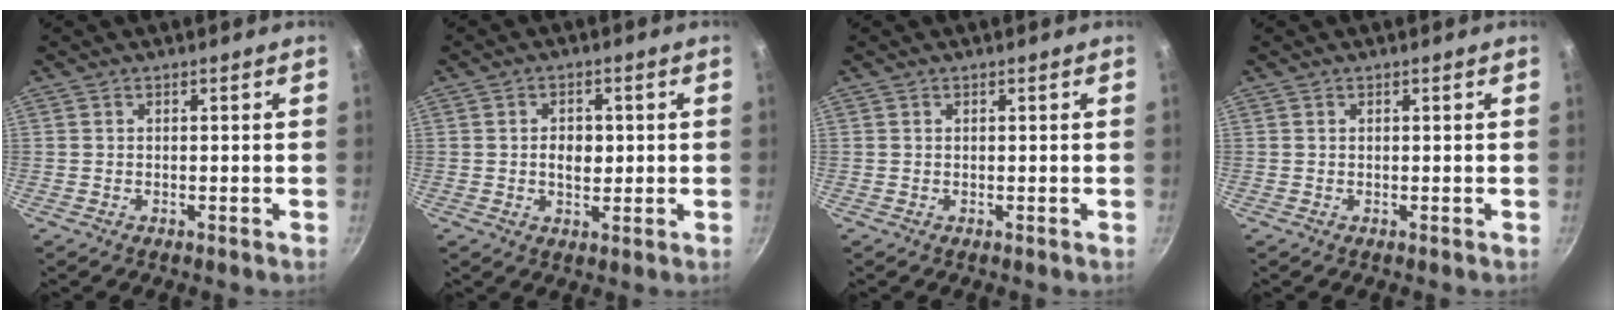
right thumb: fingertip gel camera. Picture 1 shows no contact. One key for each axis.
{"total": 4.5, "fx": 0.2, "fy": 2.9, "fz": 3.4, "tx": -0.039, "ty": -0.002, "tz": 0.000}
{"total": 0.0}
{"total": 0.0}